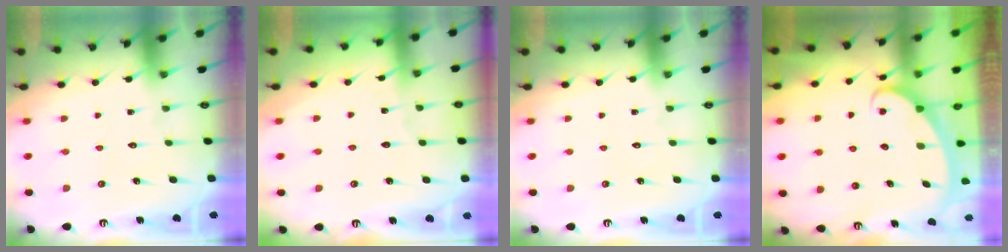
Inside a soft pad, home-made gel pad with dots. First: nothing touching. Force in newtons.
{"total": 2.5, "press": 2.5, "slide": 0.3}
{"total": 0.0}
{"total": 2.5, "press": 2.4, "slide": 0.4}